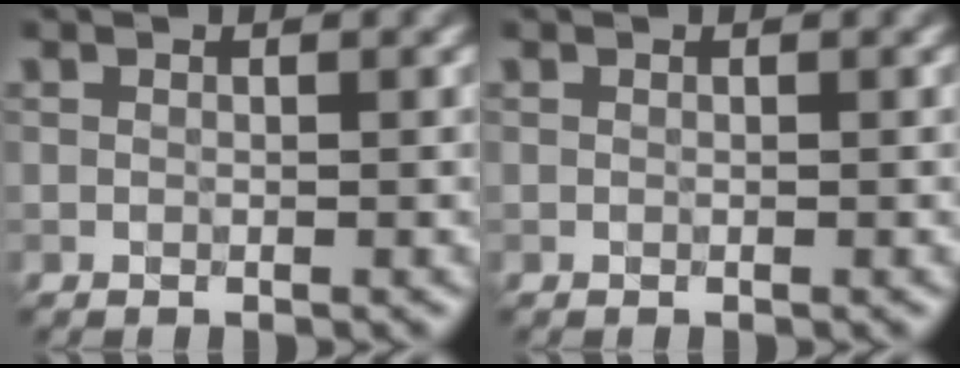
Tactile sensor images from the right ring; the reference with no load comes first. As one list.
[{"total": 0.0}]